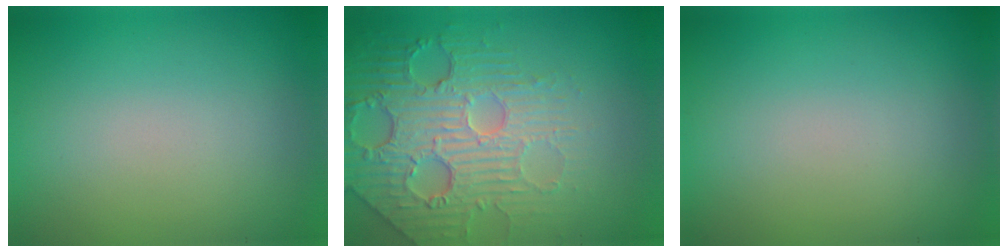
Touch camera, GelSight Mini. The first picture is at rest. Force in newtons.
{"total": 6.8, "press": 5.2, "slide": 4.3}
{"total": 0.0}